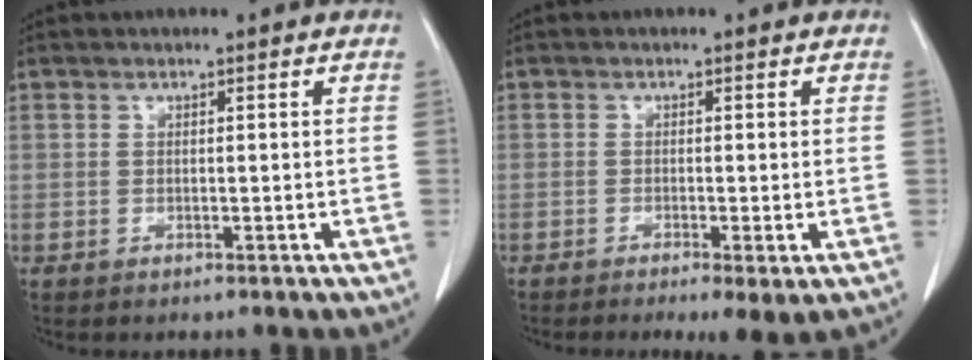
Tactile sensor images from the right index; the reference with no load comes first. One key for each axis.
{"total": 3.7, "fx": -1.7, "fy": 0.6, "fz": 3.2, "tx": -0.042, "ty": -0.012, "tz": -0.021}